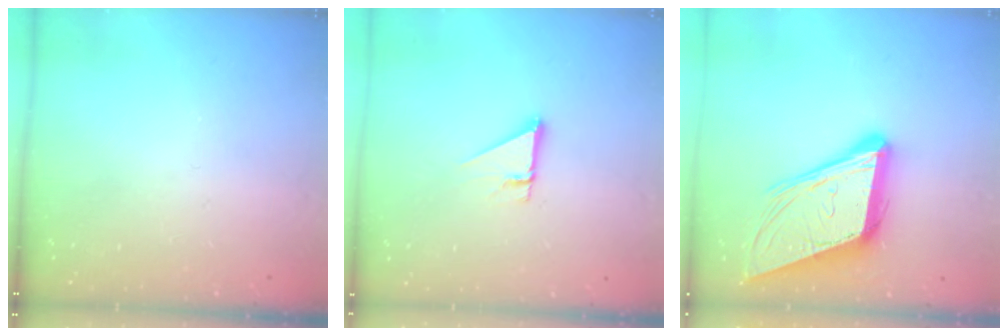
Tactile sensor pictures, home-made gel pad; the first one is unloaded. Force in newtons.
{"total": 2.7, "press": 2.7, "slide": 0.2}
{"total": 15.8, "press": 15.2, "slide": 4.2}